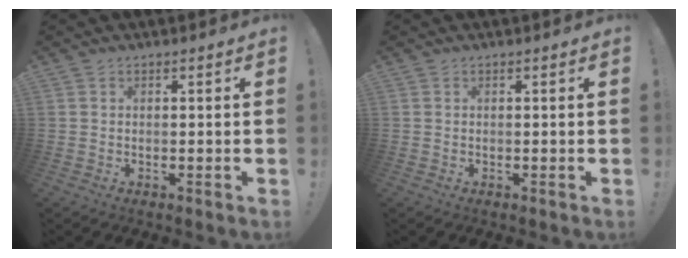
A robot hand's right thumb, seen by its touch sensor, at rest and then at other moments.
{"total": 0.0}